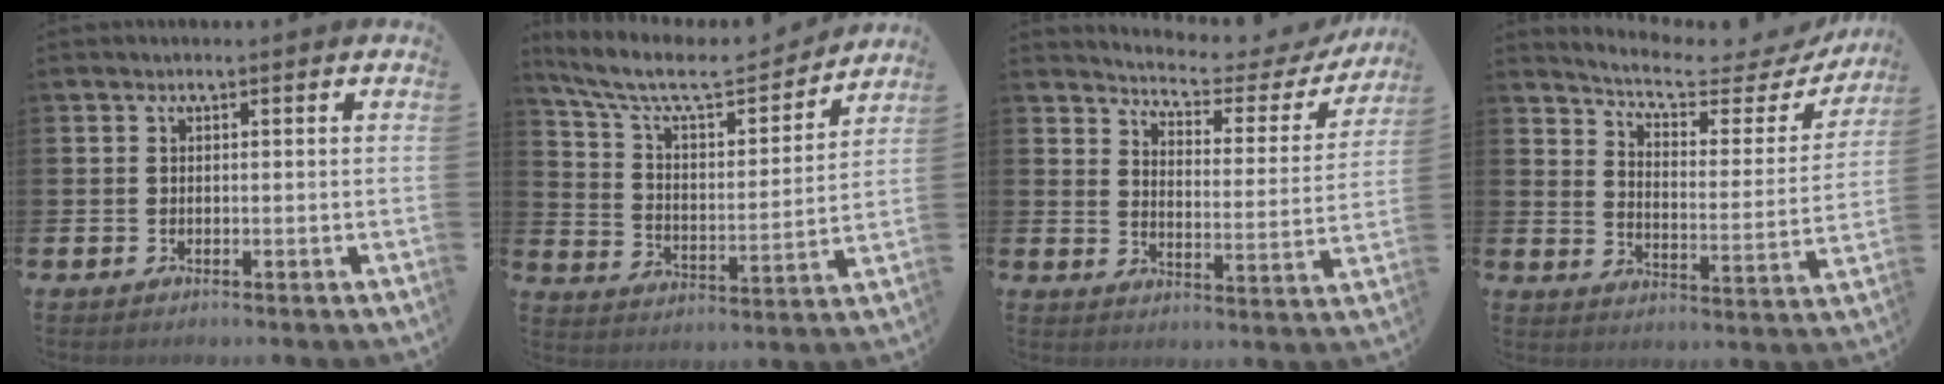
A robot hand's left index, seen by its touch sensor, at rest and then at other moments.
{"total": 9.2, "force": [8.0, 2.7, 3.7], "torque": [-0.104, -0.052, 0.133]}
{"total": 4.5, "force": [4.3, 1.0, 1.0], "torque": [-0.038, -0.040, 0.063]}
{"total": 6.7, "force": [5.9, 1.7, 2.5], "torque": [-0.065, -0.045, 0.093]}